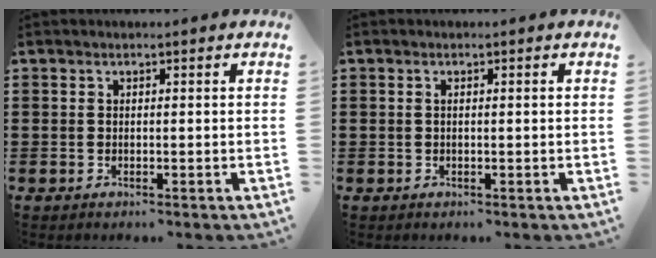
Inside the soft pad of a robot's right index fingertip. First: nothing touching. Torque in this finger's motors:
{"motor_torque": [-0.12, -0.07, 0.04, -0.01]}